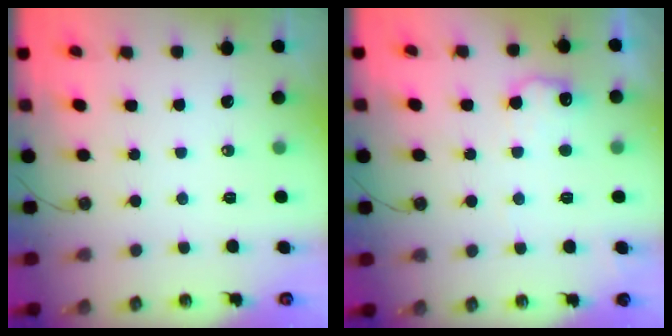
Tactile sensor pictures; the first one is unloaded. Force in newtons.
{"total": 10.5, "press": 10.5, "slide": 0.5}